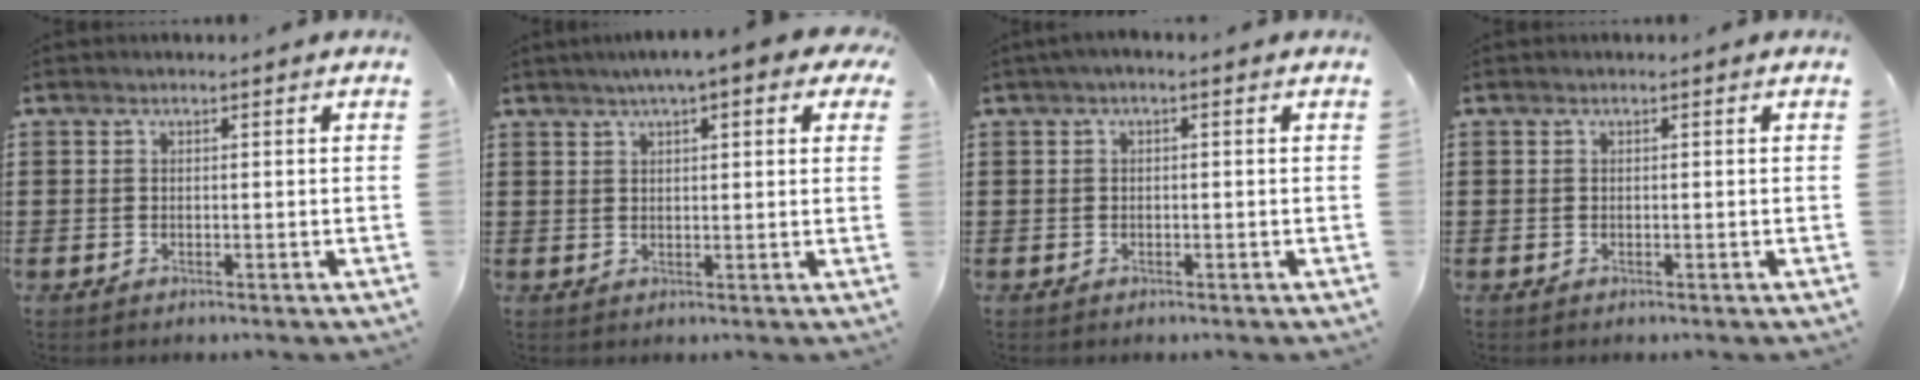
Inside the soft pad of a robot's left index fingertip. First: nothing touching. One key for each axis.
{"total": 4.1, "fx": 2.6, "fy": 0.8, "fz": 3.1, "tx": -0.067, "ty": 0.004, "tz": 0.045}
{"total": 0.9, "fx": -0.5, "fy": 0.2, "fz": 0.7, "tx": -0.012, "ty": -0.002, "tz": -0.009}
{"total": 0.0}